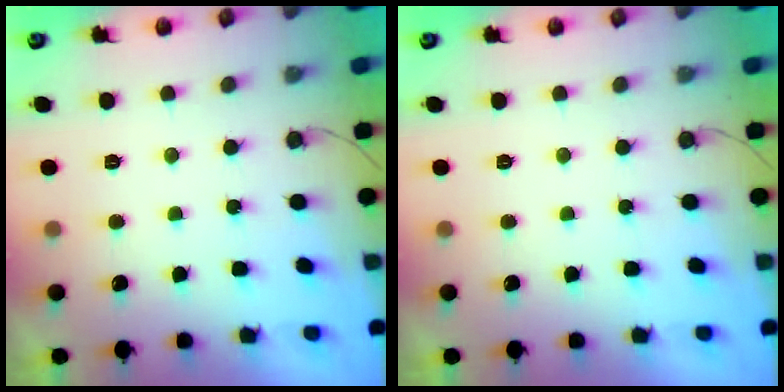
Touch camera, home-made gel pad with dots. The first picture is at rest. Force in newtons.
{"total": 0.0}